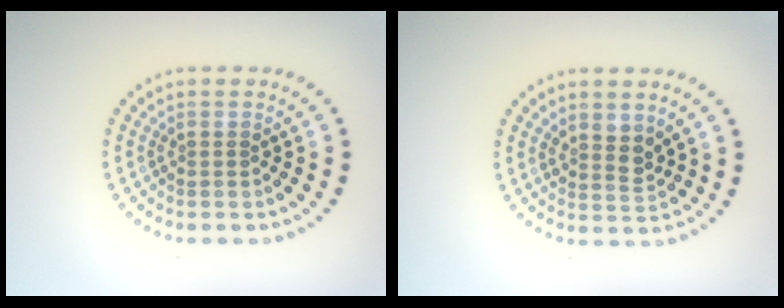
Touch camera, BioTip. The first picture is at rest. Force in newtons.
{"total": 1.7, "press": 1.5, "slide": 0.9}